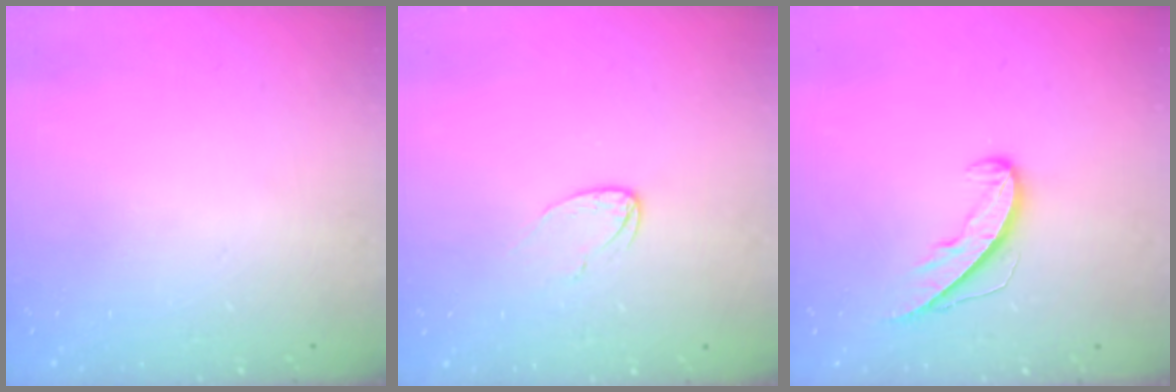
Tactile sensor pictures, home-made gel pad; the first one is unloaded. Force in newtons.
{"total": 4.3, "press": 4.3, "slide": 0.3}
{"total": 7.0, "press": 7.0, "slide": 0.6}